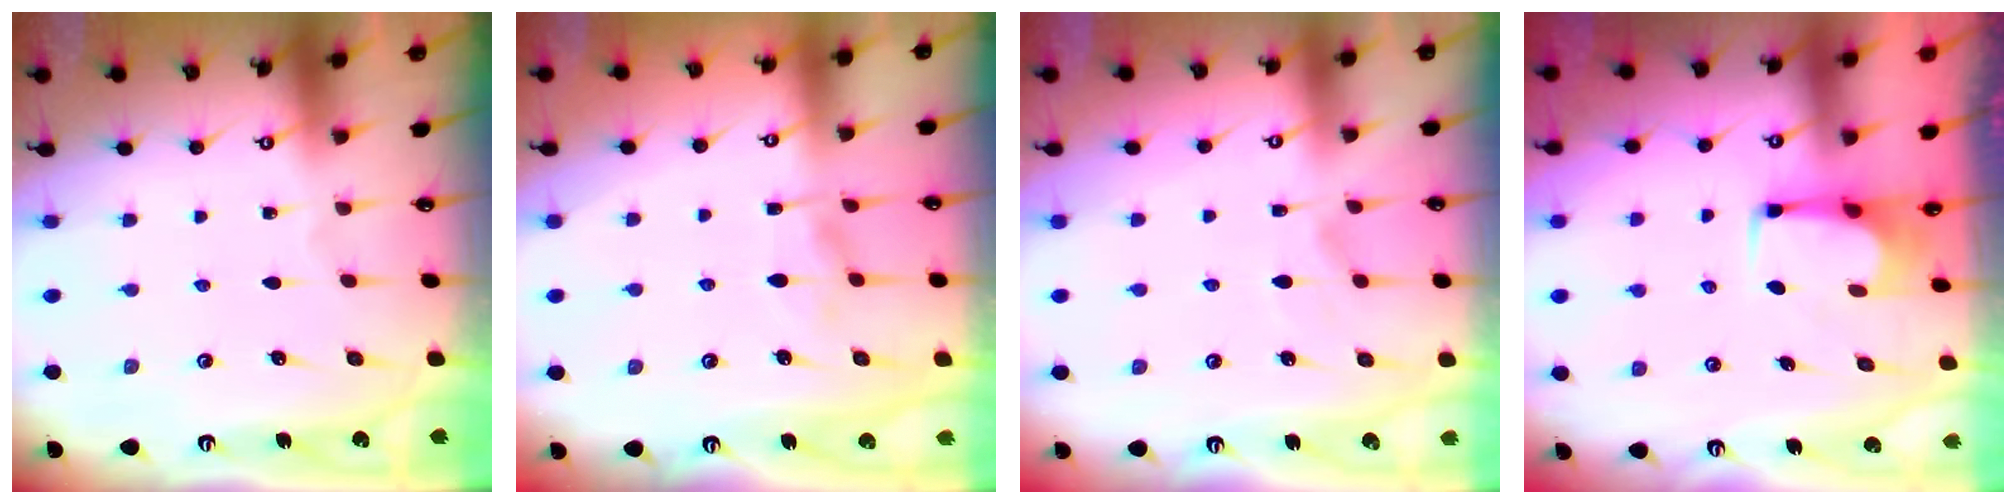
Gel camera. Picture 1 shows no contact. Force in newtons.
{"total": 2.2, "press": 1.9, "slide": 1.2}
{"total": 1.6, "press": 1.0, "slide": 1.2}
{"total": 2.5, "press": 2.4, "slide": 0.4}